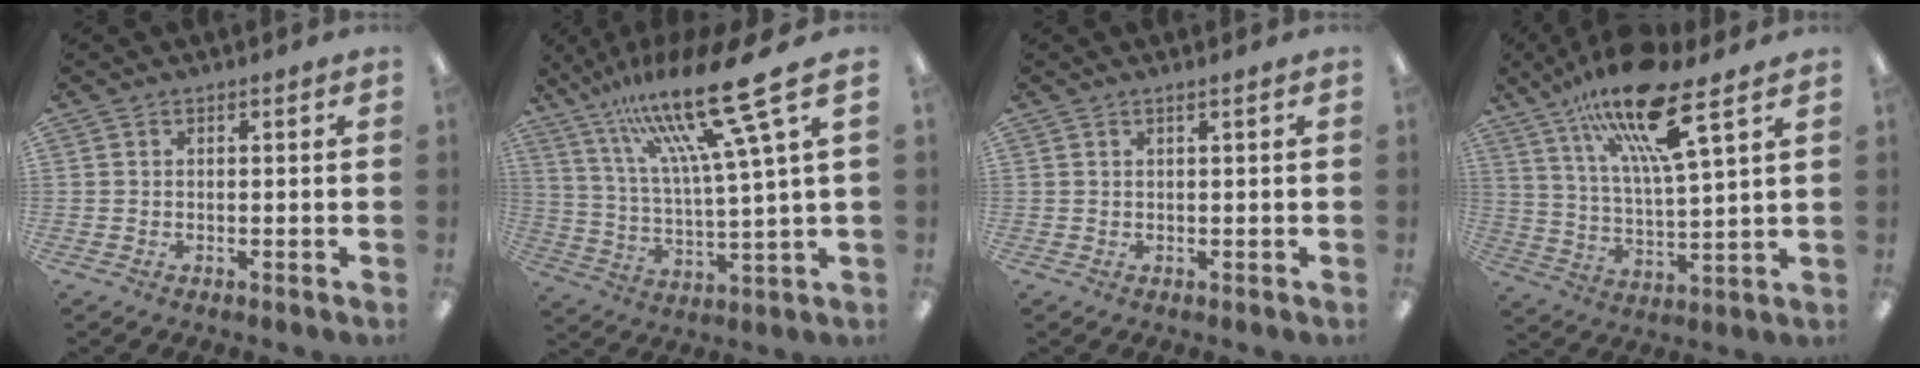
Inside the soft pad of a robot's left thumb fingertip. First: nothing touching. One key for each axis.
{"total": 23.7, "fx": 14.3, "fy": 3.8, "fz": 18.5, "tx": -0.340, "ty": -0.083, "tz": 0.224}
{"total": 1.0, "fx": 0.4, "fy": -0.1, "fz": 0.9, "tx": -0.015, "ty": -0.002, "tz": 0.008}
{"total": 18.4, "fx": 12.3, "fy": 3.7, "fz": 13.2, "tx": -0.238, "ty": -0.057, "tz": 0.198}